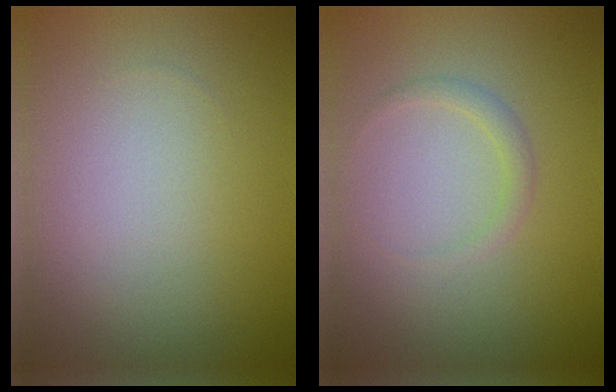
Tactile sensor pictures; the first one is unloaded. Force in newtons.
{"total": 1.0, "press": 1.0, "slide": 0.1}